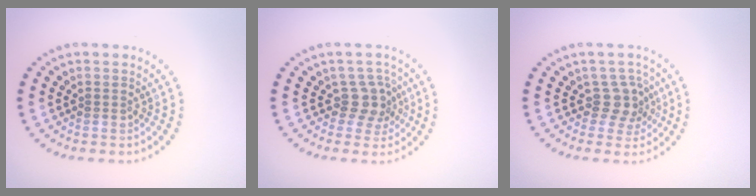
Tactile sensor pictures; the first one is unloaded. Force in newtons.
{"total": 2.5, "press": 2.0, "slide": 1.6}
{"total": 2.6, "press": 2.0, "slide": 1.6}